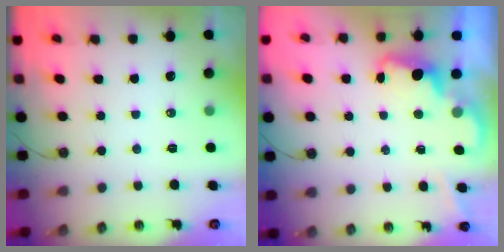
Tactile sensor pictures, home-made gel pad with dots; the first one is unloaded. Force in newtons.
{"total": 2.1, "press": 2.1, "slide": 0.5}